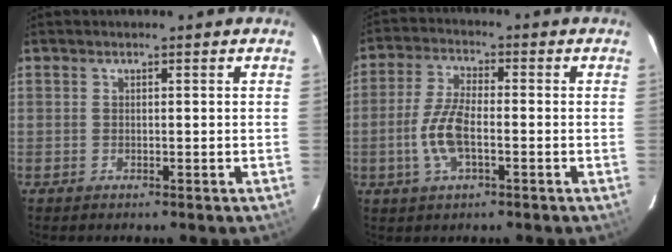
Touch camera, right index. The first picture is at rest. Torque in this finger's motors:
{"motor_torque": [1.35, -0.42, 0.37, 0.07]}